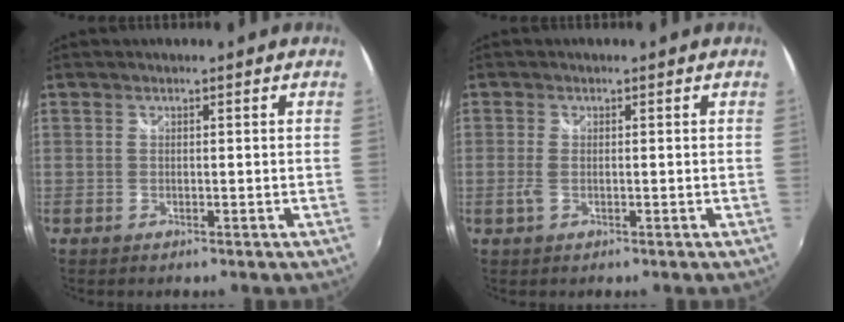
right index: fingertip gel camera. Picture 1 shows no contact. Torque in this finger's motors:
{"motor_torque": [0.01, 0.01, 0.03, 0.01]}